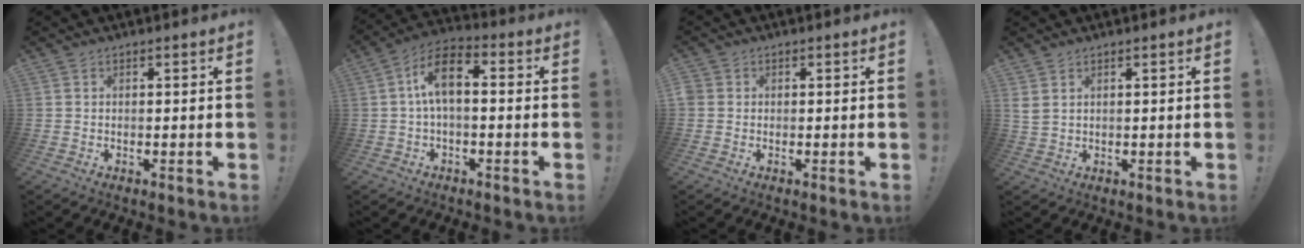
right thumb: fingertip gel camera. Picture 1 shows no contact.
{"total": 10.0, "force": [0.9, 4.9, 8.6], "torque": [-0.167, 0.015, 0.020]}
{"total": 1.2, "force": [0.1, 1.1, 0.5], "torque": [-0.011, 0.003, 0.003]}
{"total": 2.6, "force": [1.4, 1.4, 1.7], "torque": [-0.037, 0.000, 0.029]}